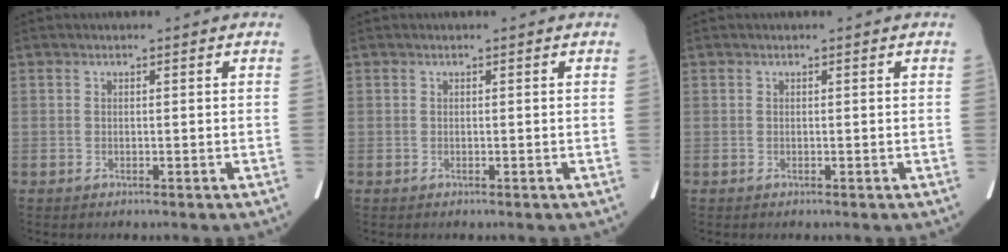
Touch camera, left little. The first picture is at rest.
{"total": 0.0}
{"total": 0.0}